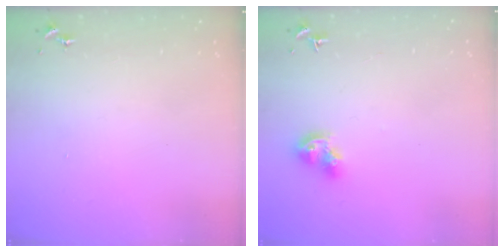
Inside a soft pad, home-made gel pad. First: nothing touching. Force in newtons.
{"total": 9.0, "press": 9.0, "slide": 0.8}